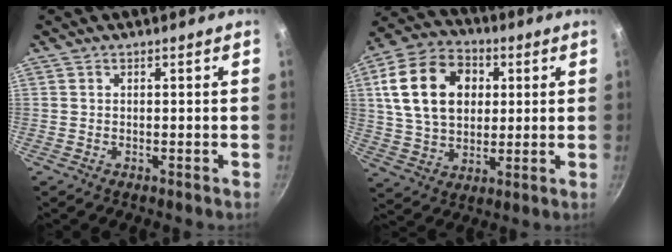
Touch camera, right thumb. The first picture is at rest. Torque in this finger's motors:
{"motor_torque": [-0.41, 1.05, 0.71, 0.03, 0.41]}